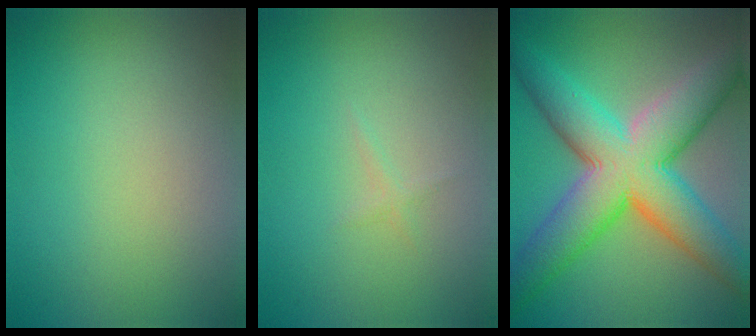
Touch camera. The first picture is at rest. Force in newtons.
{"total": 0.5, "press": 0.5, "slide": 0.0}
{"total": 12.2, "press": 12.2, "slide": 0.2}